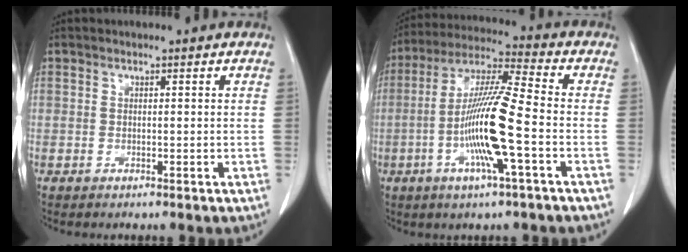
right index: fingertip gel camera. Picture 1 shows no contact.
{"total": 13.6, "force": [-3.4, 0.2, 13.2], "torque": [-0.256, -0.001, -0.069]}